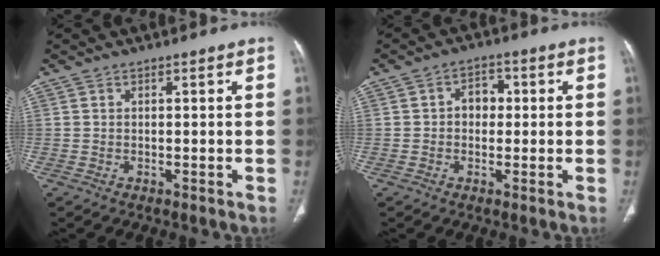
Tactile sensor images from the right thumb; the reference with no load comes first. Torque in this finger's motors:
{"motor_torque": [-0.24, 0.43, 0.74, 0.15, -0.01]}